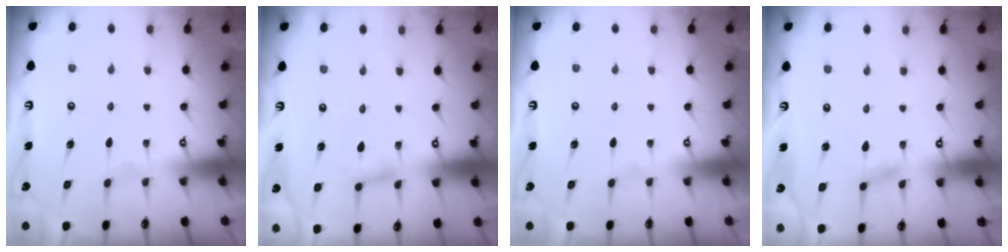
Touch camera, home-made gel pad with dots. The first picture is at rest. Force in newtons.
{"total": 2.7, "press": 2.7, "slide": 0.3}
{"total": 0.0}
{"total": 1.2, "press": 1.2, "slide": 0.1}